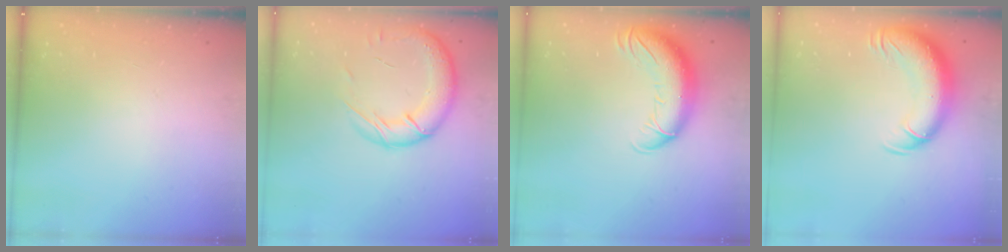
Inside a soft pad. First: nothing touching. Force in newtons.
{"total": 19.3, "press": 18.8, "slide": 4.3}
{"total": 13.4, "press": 13.0, "slide": 3.1}
{"total": 13.1, "press": 12.8, "slide": 3.1}